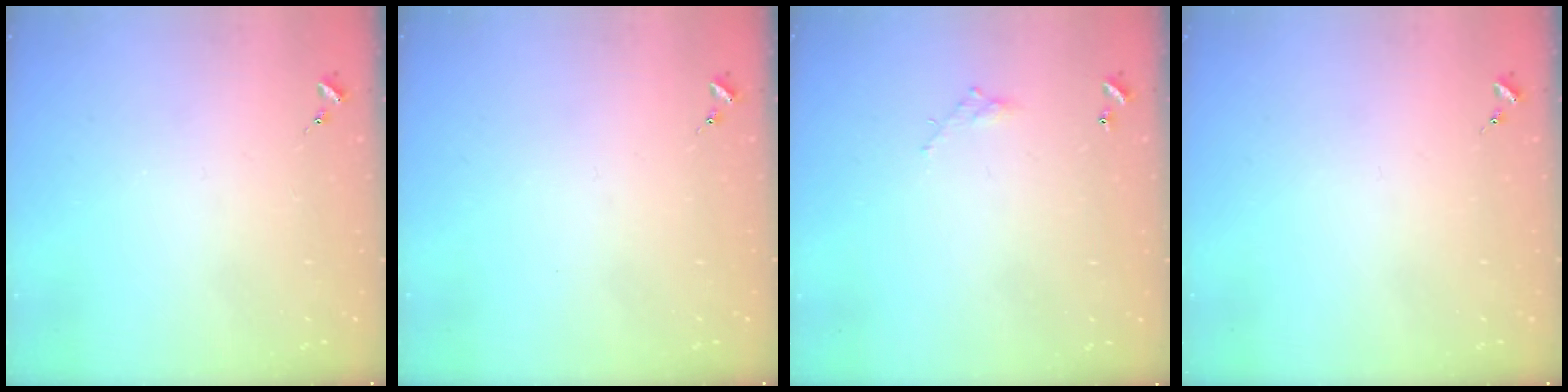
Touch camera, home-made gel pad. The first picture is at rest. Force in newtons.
{"total": 0.0}
{"total": 3.5, "press": 3.5, "slide": 0.2}
{"total": 0.0}